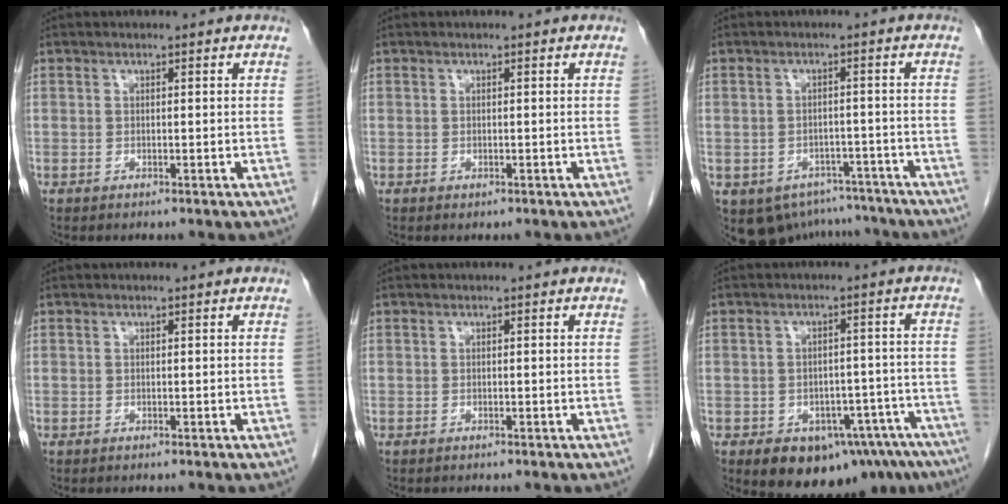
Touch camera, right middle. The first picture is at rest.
{"total": 0.0}
{"total": 11.0, "force": [-8.3, 6.9, 2.0], "torque": [-0.038, 0.013, -0.098]}
{"total": 0.0}
{"total": 0.0}
{"total": 14.8, "force": [-10.1, 7.8, 7.5], "torque": [-0.058, 0.018, -0.120]}